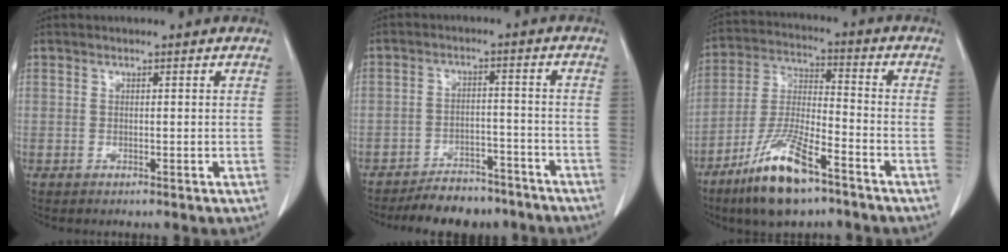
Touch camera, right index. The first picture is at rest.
{"total": 9.2, "force": [-8.1, 3.7, 2.4], "torque": [-0.020, 0.009, -0.119]}
{"total": 13.5, "force": [-8.6, 3.0, 9.9], "torque": [-0.208, -0.023, -0.159]}